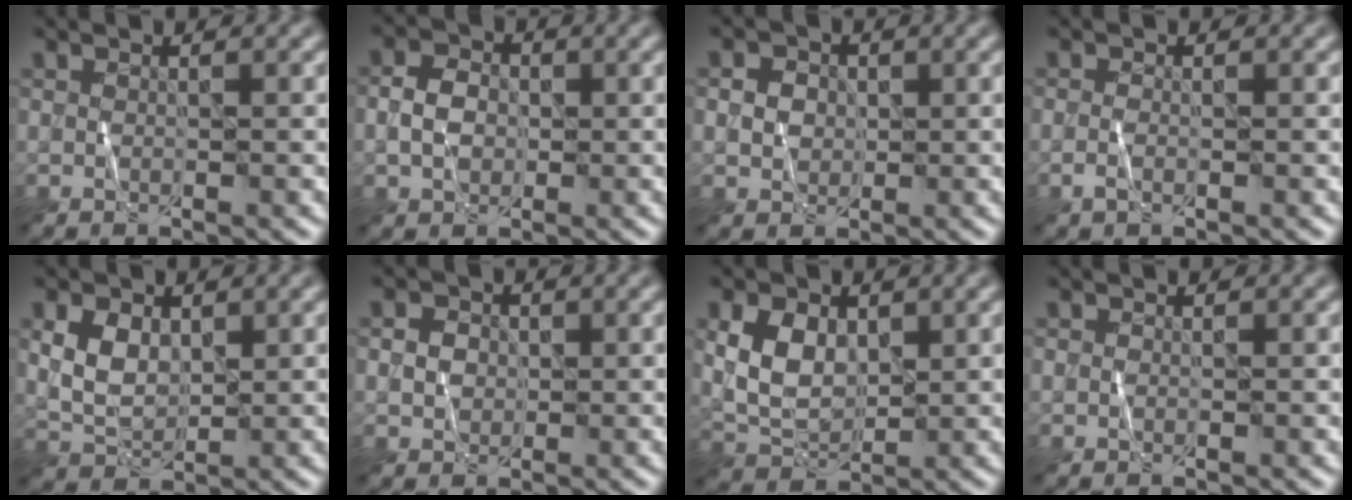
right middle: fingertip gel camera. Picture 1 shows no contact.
{"total": 2.7, "force": [-0.4, 2.2, 1.6], "torque": [-0.033, 0.005, -0.010]}
{"total": 2.5, "force": [0.6, 2.1, 1.1], "torque": [-0.027, 0.002, 0.011]}
{"total": 1.0, "force": [-0.4, 0.5, 0.8], "torque": [-0.015, 0.001, -0.010]}
{"total": 3.0, "force": [0.6, 2.1, 2.1], "torque": [-0.050, -0.001, 0.015]}
{"total": 1.7, "force": [0.2, 1.6, 0.7], "torque": [-0.019, -0.001, 0.008]}
{"total": 4.2, "force": [0.8, 2.9, 2.9], "torque": [-0.068, -0.001, 0.016]}
{"total": 0.0}